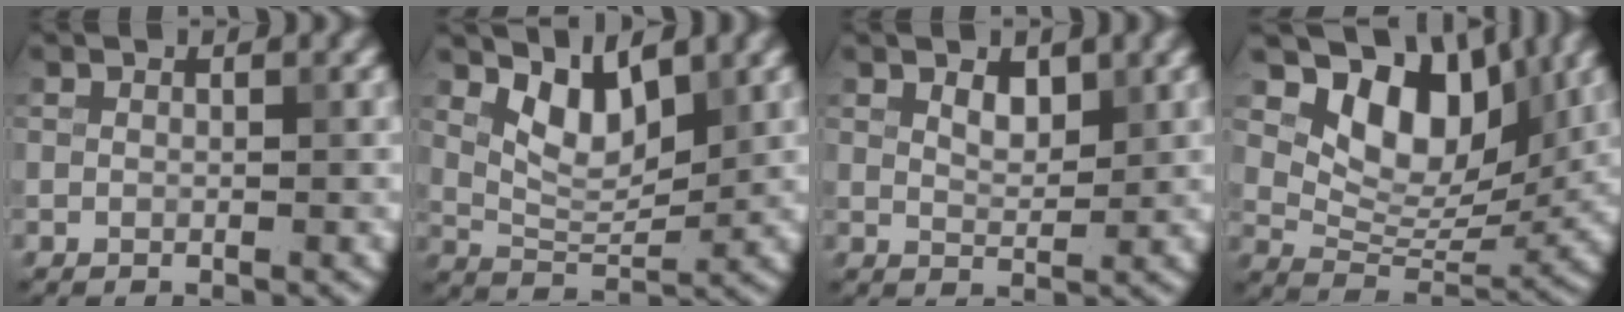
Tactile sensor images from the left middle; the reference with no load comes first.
{"total": 4.4, "force": [2.3, 2.0, 3.1], "torque": [-0.062, -0.009, 0.044]}
{"total": 1.8, "force": [1.1, 0.9, 1.1], "torque": [-0.020, -0.002, 0.022]}
{"total": 8.9, "force": [4.3, 5.4, 5.6], "torque": [-0.082, -0.015, 0.075]}